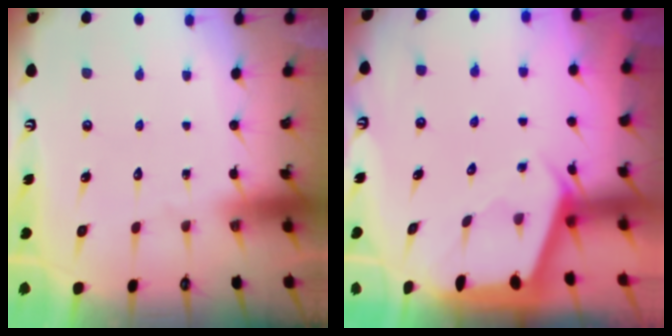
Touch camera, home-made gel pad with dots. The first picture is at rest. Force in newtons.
{"total": 2.1, "press": 2.0, "slide": 0.3}